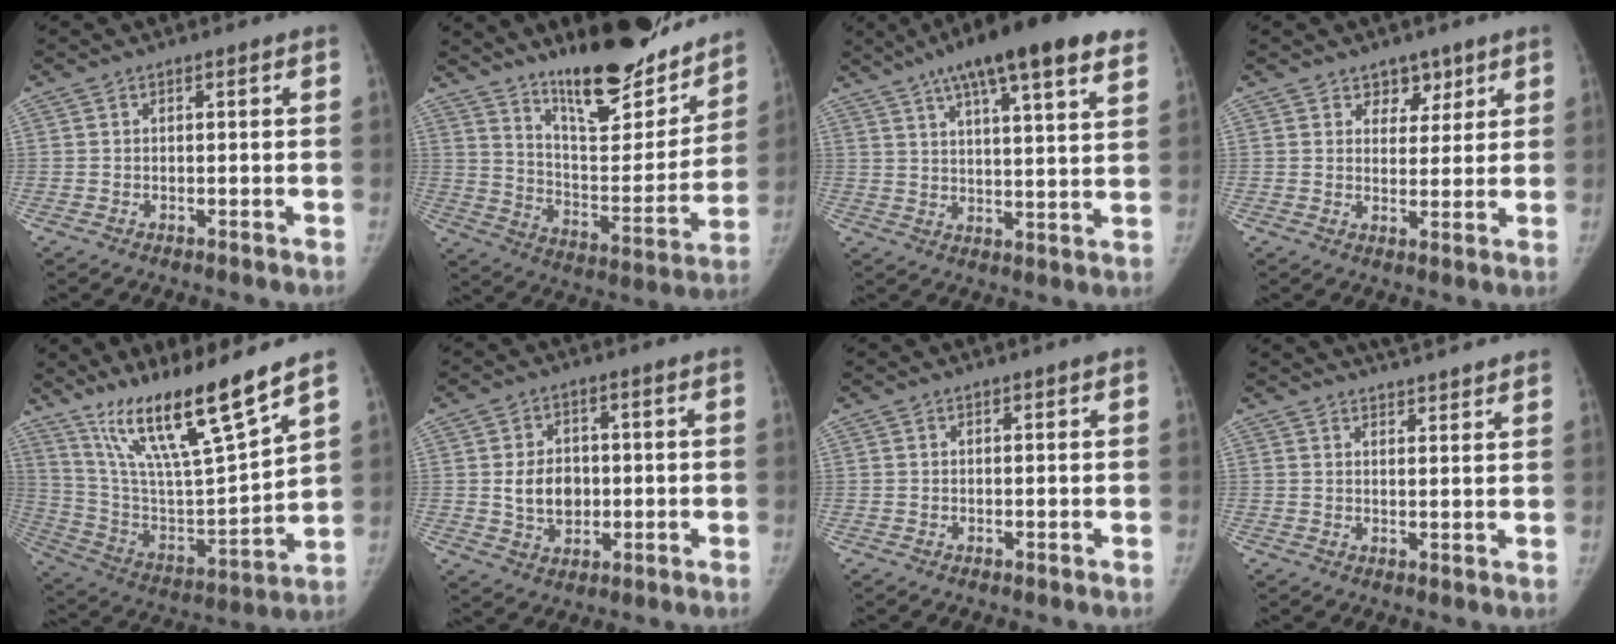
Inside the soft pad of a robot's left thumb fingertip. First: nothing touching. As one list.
[{"total": 23.5, "force": [18.2, 7.0, 13.2], "torque": [-0.150, -0.109, 0.282]}, {"total": 22.2, "force": [14.3, 4.6, 16.3], "torque": [-0.240, -0.010, 0.204]}, {"total": 4.6, "force": [3.1, 3.2, 1.3], "torque": [0.014, -0.019, 0.048]}, {"total": 21.3, "force": [15.0, 1.9, 15.0], "torque": [-0.239, -0.067, 0.279]}, {"total": 7.6, "force": [0.1, 5.8, 4.9], "torque": [-0.059, -0.001, 0.009]}, {"total": 0.9, "force": [0.6, 0.1, 0.7], "torque": [-0.009, 0.003, 0.009]}, {"total": 8.8, "force": [7.9, 1.3, 3.6], "torque": [-0.039, -0.012, 0.104]}]